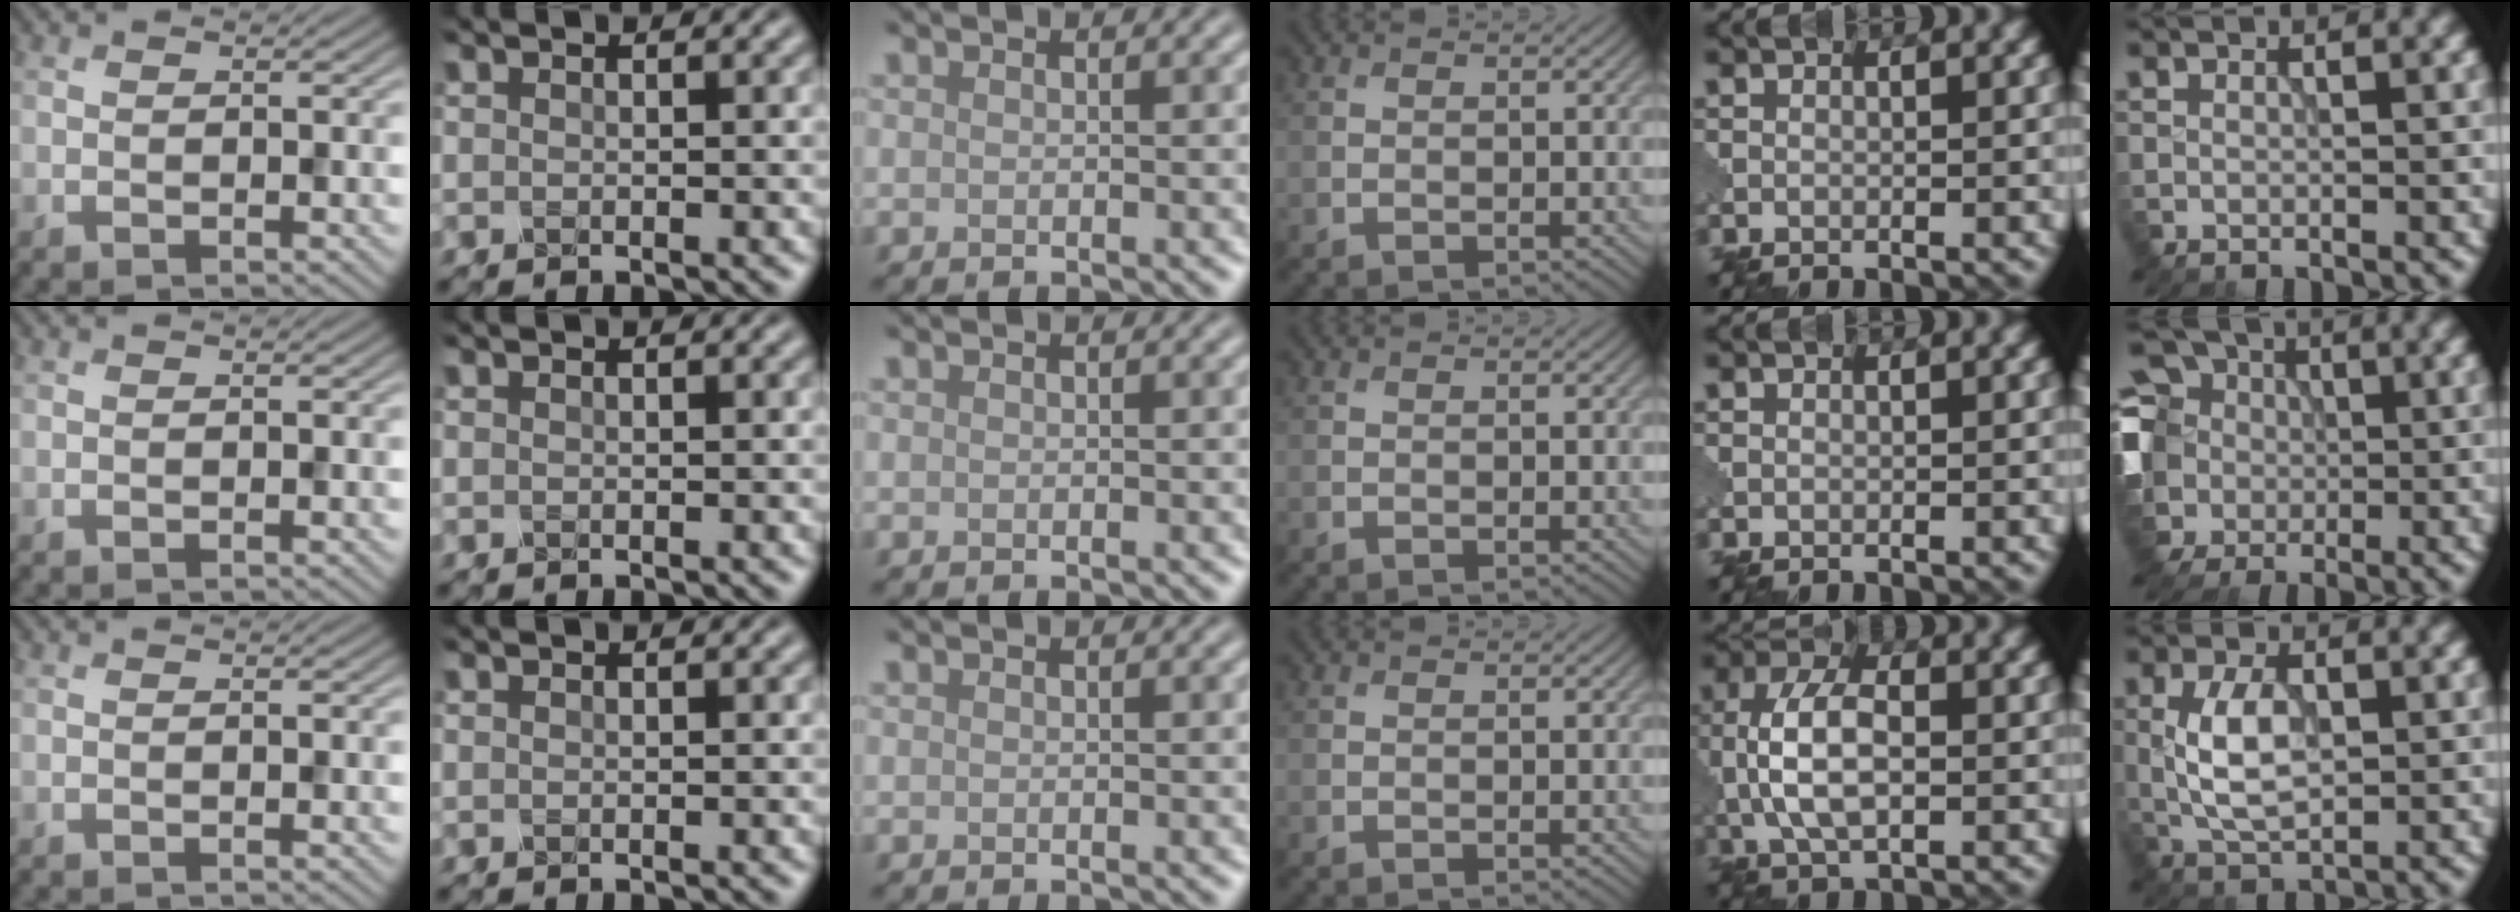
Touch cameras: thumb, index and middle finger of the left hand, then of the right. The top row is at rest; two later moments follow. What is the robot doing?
{"motion": "close", "object": "eyeshadow palette"}